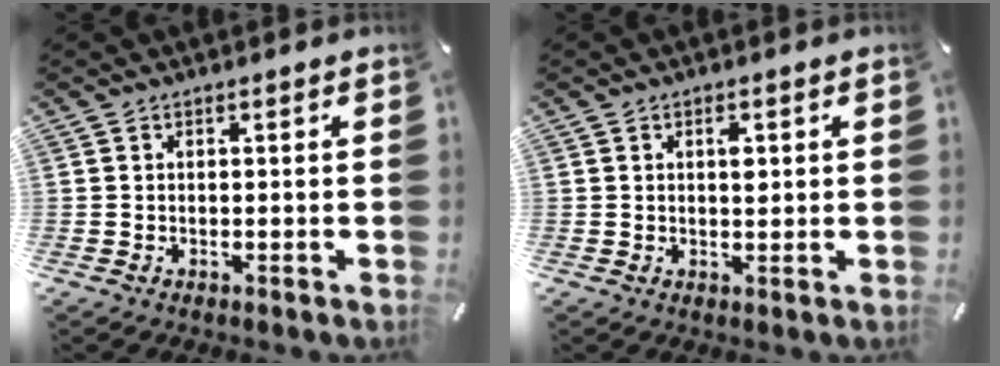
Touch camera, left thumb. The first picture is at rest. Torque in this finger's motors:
{"motor_torque": [0.66, 0.84, 0.38, -0.44, 0.06]}